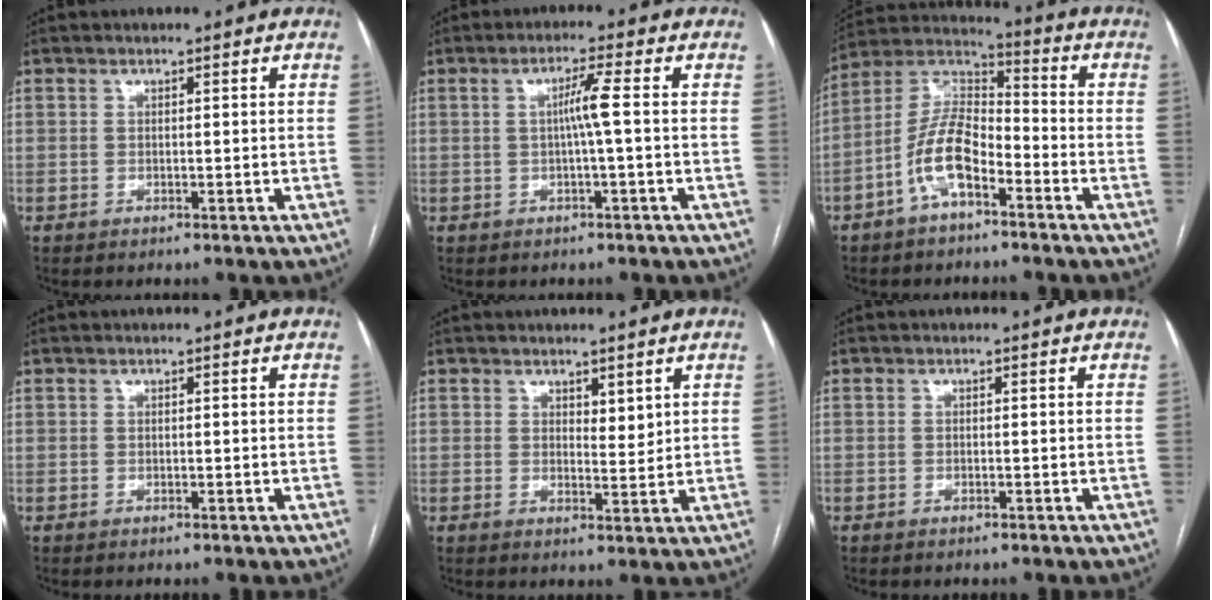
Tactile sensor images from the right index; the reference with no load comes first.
{"total": 3.6, "force": [0.1, -0.6, 3.5], "torque": [-0.064, 0.004, 0.002]}
{"total": 10.5, "force": [-4.7, 4.3, 8.3], "torque": [-0.181, 0.024, -0.093]}
{"total": 0.0}
{"total": 2.6, "force": [1.7, 1.1, 1.6], "torque": [-0.021, -0.010, 0.032]}
{"total": 0.0}